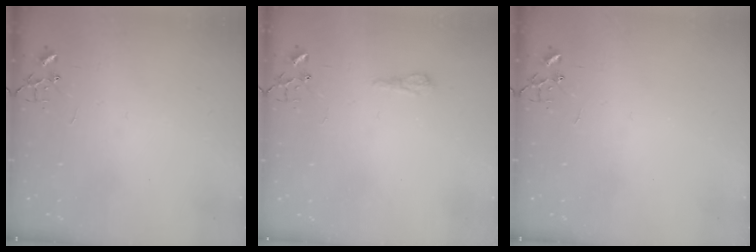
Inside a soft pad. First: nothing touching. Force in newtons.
{"total": 6.5, "press": 6.5, "slide": 0.7}
{"total": 0.0}